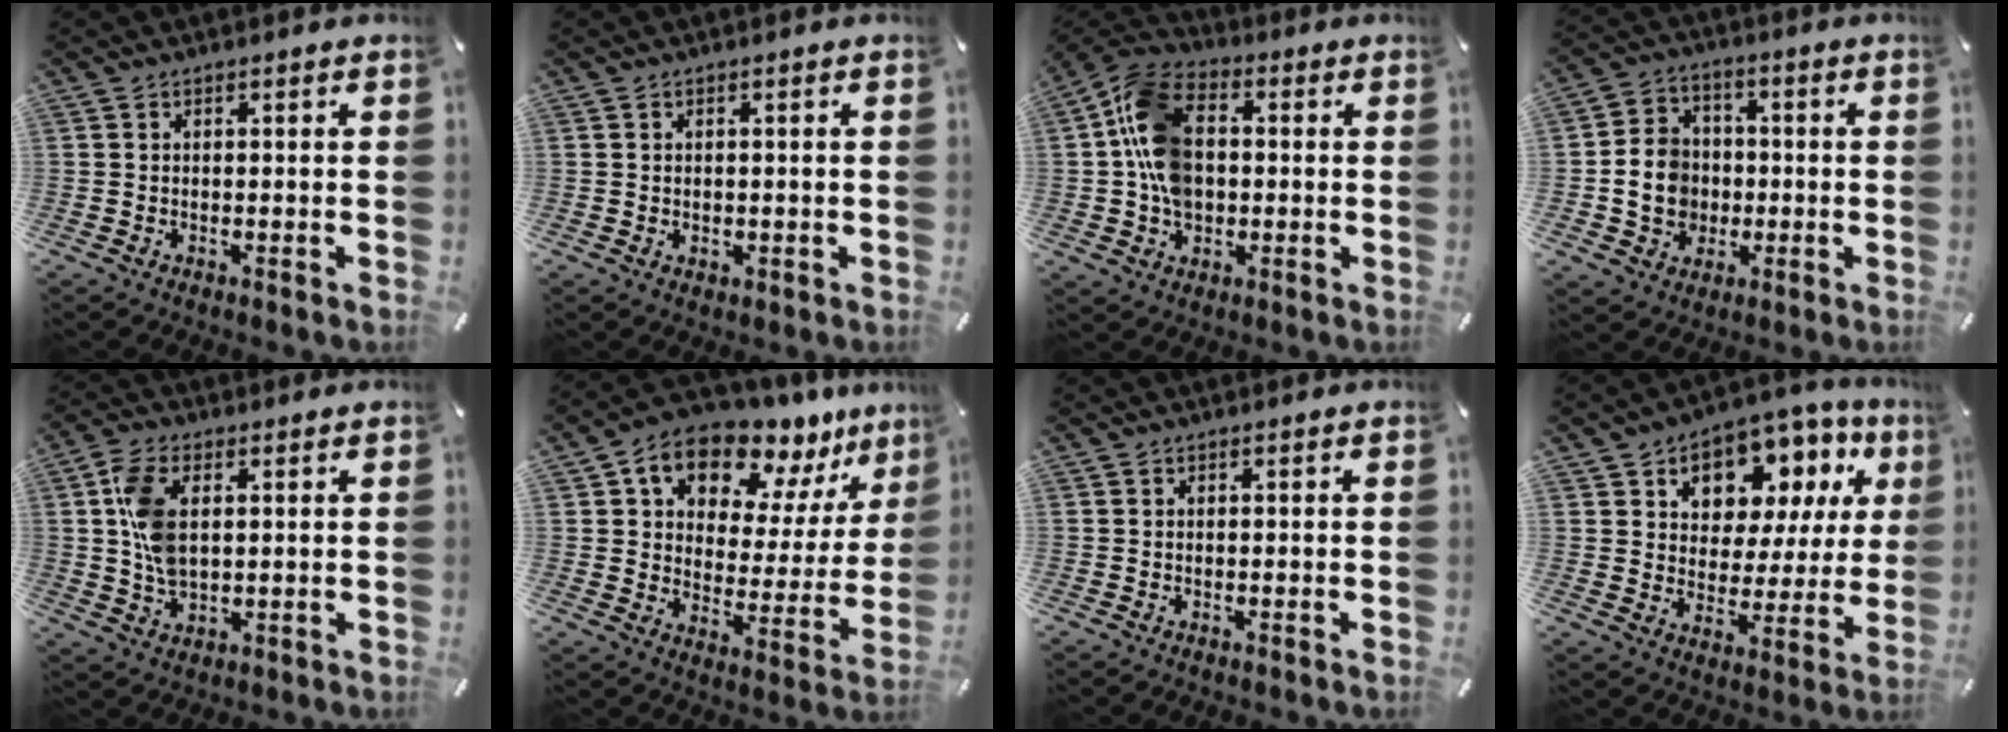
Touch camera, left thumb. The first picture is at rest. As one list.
[{"total": 0.9, "force": [0.1, 0.9, 0.2], "torque": [-0.004, 0.005, 0.000]}, {"total": 13.3, "force": [-0.3, 10.2, 8.7], "torque": [-0.200, 0.024, -0.002]}, {"total": 10.1, "force": [-1.4, 9.1, 4.1], "torque": [-0.097, 0.016, -0.021]}, {"total": 9.0, "force": [1.9, 5.4, 6.9], "torque": [-0.168, 0.002, 0.033]}, {"total": 13.6, "force": [10.4, 7.4, 4.7], "torque": [-0.079, -0.087, 0.183]}, {"total": 0.0}, {"total": 11.4, "force": [5.8, 8.5, 4.8], "torque": [-0.075, -0.042, 0.104]}]